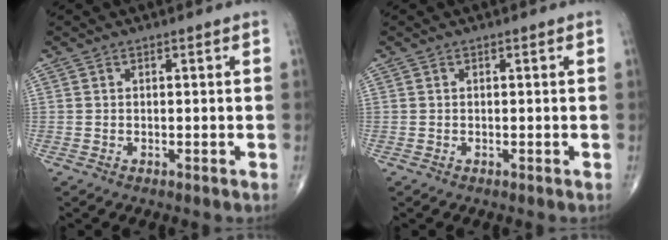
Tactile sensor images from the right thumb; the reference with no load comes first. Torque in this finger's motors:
{"motor_torque": [0.00, 0.00, 0.03, 0.03, 0.00]}